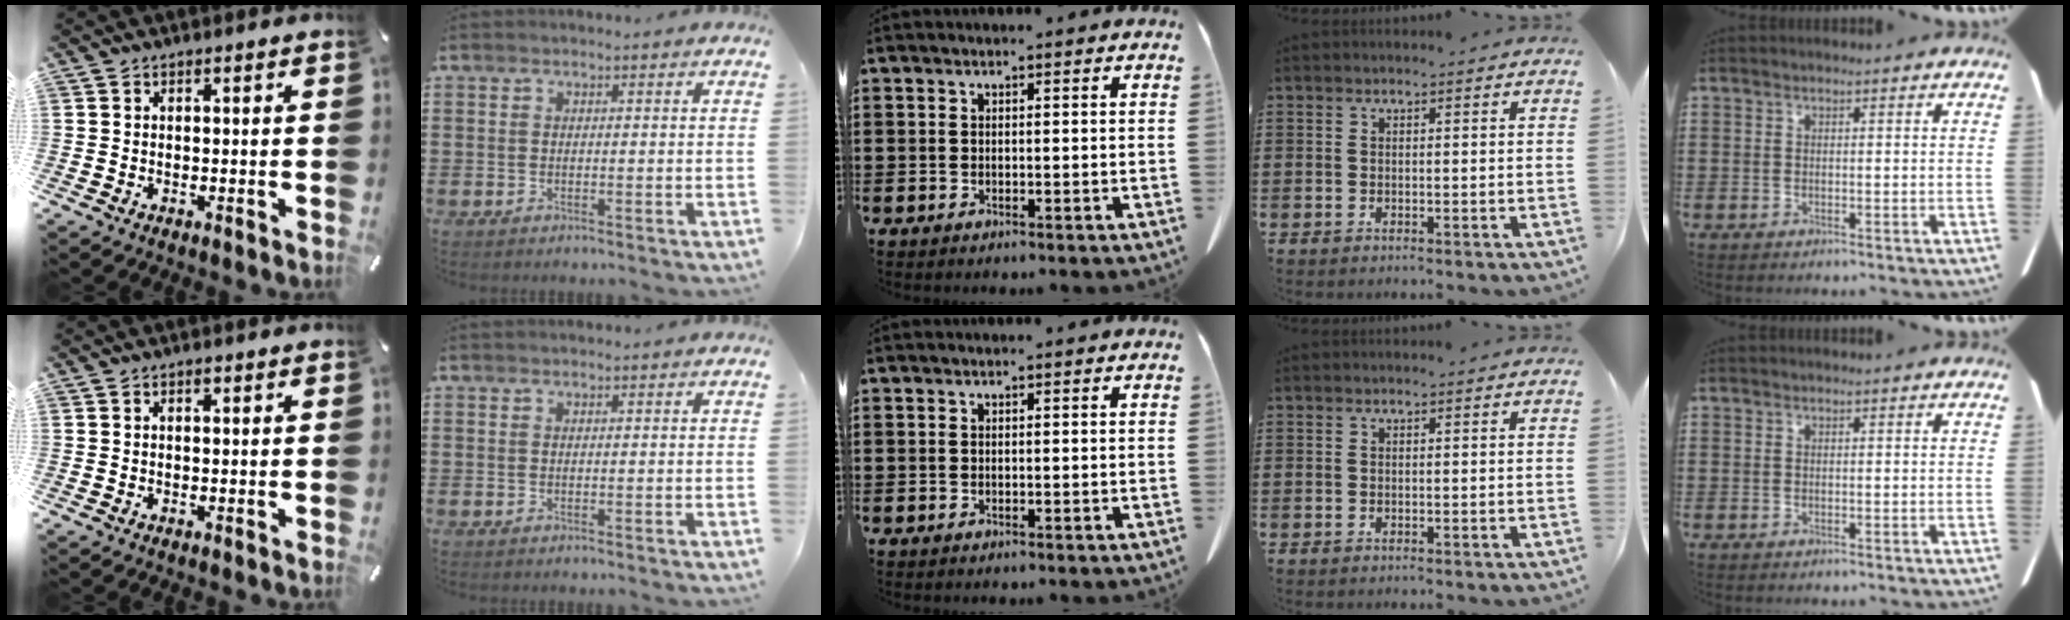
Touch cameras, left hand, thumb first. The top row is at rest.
{"thumb": {"total": 0.5, "force": [0.3, 0.3, 0.3], "torque": [-0.008, 0.003, 0.004]}}